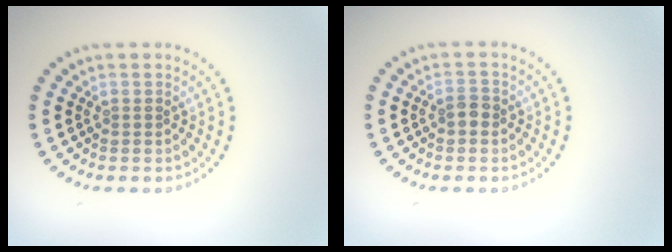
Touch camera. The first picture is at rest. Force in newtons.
{"total": 1.3, "press": 1.2, "slide": 0.3}